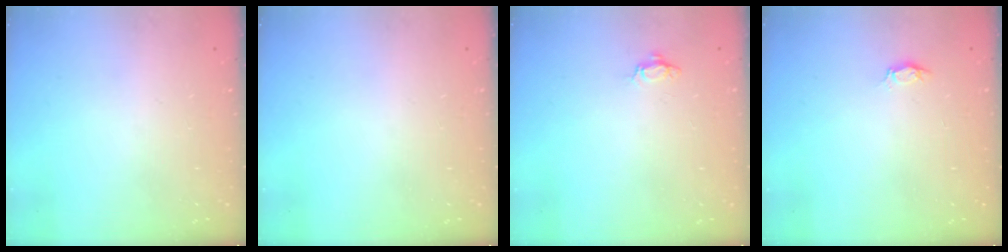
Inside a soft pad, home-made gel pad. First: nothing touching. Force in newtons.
{"total": 0.0}
{"total": 3.5, "press": 3.5, "slide": 0.5}
{"total": 2.8, "press": 2.8, "slide": 0.3}